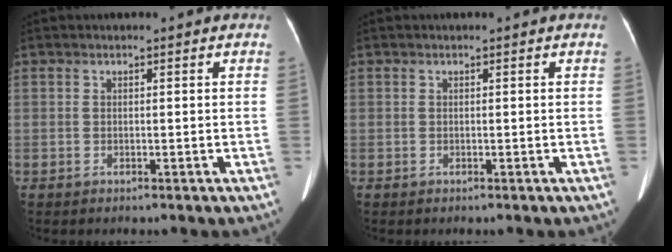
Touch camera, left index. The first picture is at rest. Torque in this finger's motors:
{"motor_torque": [0.00, 0.00, 0.05, 0.00]}